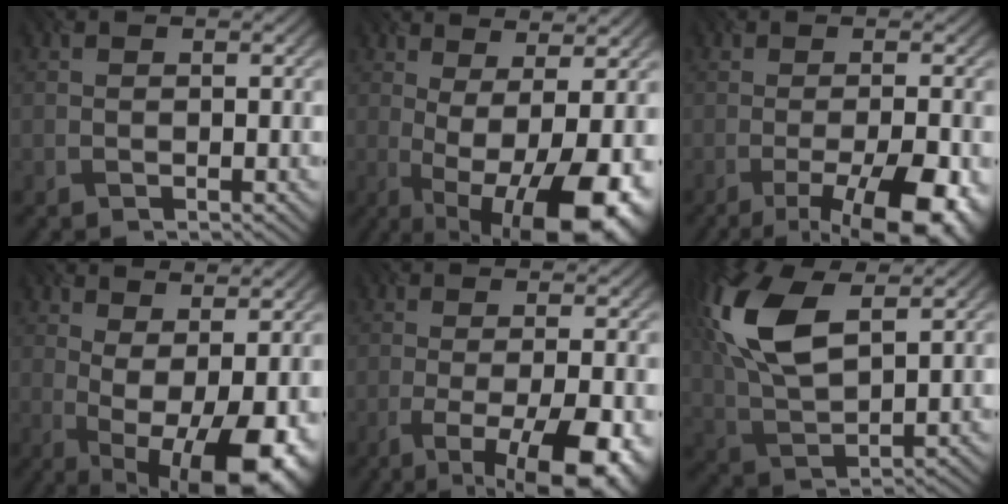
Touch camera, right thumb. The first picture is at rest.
{"total": 14.0, "force": [-3.8, 4.7, 12.6], "torque": [-0.193, -0.003, -0.032]}
{"total": 12.5, "force": [-6.4, 4.0, 10.0], "torque": [-0.133, -0.001, -0.078]}
{"total": 12.5, "force": [-2.0, 4.9, 11.4], "torque": [-0.166, 0.006, -0.003]}
{"total": 13.5, "force": [-6.0, 4.4, 11.3], "torque": [-0.145, -0.003, -0.070]}
{"total": 11.0, "force": [4.2, 5.2, 8.7], "torque": [-0.237, 0.018, 0.088]}